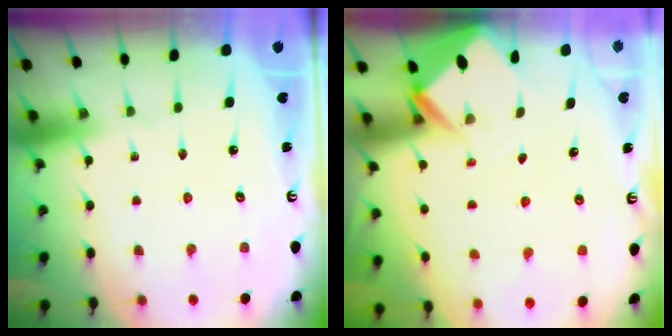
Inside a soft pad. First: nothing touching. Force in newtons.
{"total": 2.6, "press": 2.6, "slide": 0.1}